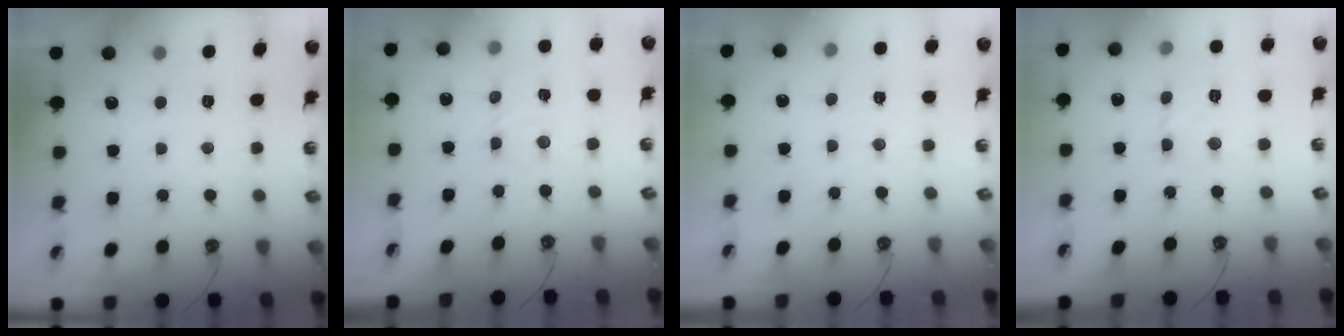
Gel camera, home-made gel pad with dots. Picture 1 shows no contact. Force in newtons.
{"total": 2.5, "press": 2.4, "slide": 0.4}
{"total": 2.7, "press": 2.7, "slide": 0.4}
{"total": 4.2, "press": 4.2, "slide": 0.4}